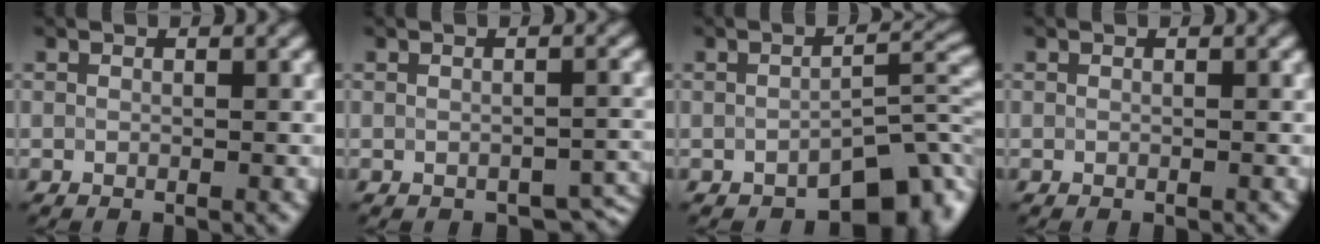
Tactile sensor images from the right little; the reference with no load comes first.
{"total": 3.2, "force": [-2.0, 1.8, 1.7], "torque": [-0.005, -0.005, -0.023]}
{"total": 7.0, "force": [-4.6, 3.1, 4.2], "torque": [-0.030, -0.002, -0.070]}
{"total": 0.0}